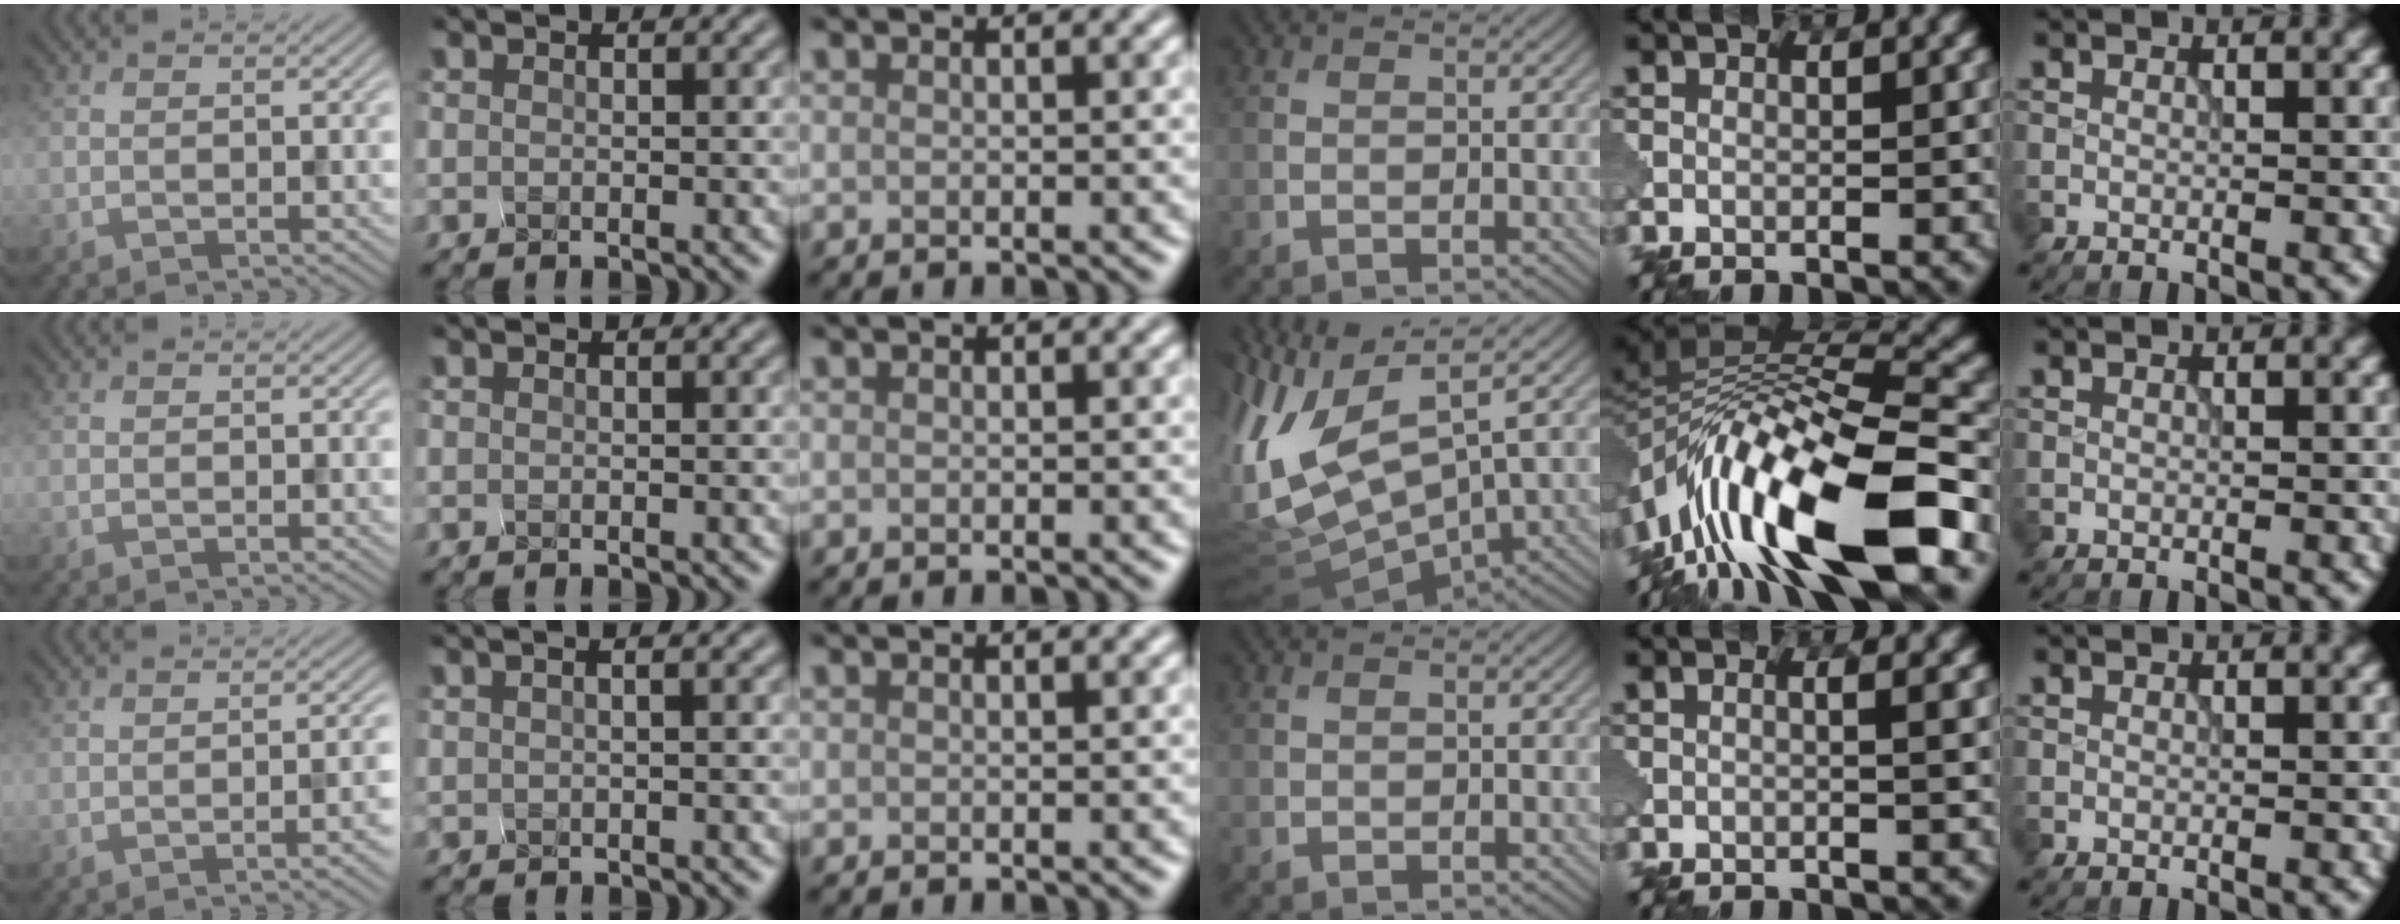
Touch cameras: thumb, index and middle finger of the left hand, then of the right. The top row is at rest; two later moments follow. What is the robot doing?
{"motion": "squeeze", "object": "hand grip exerciser"}